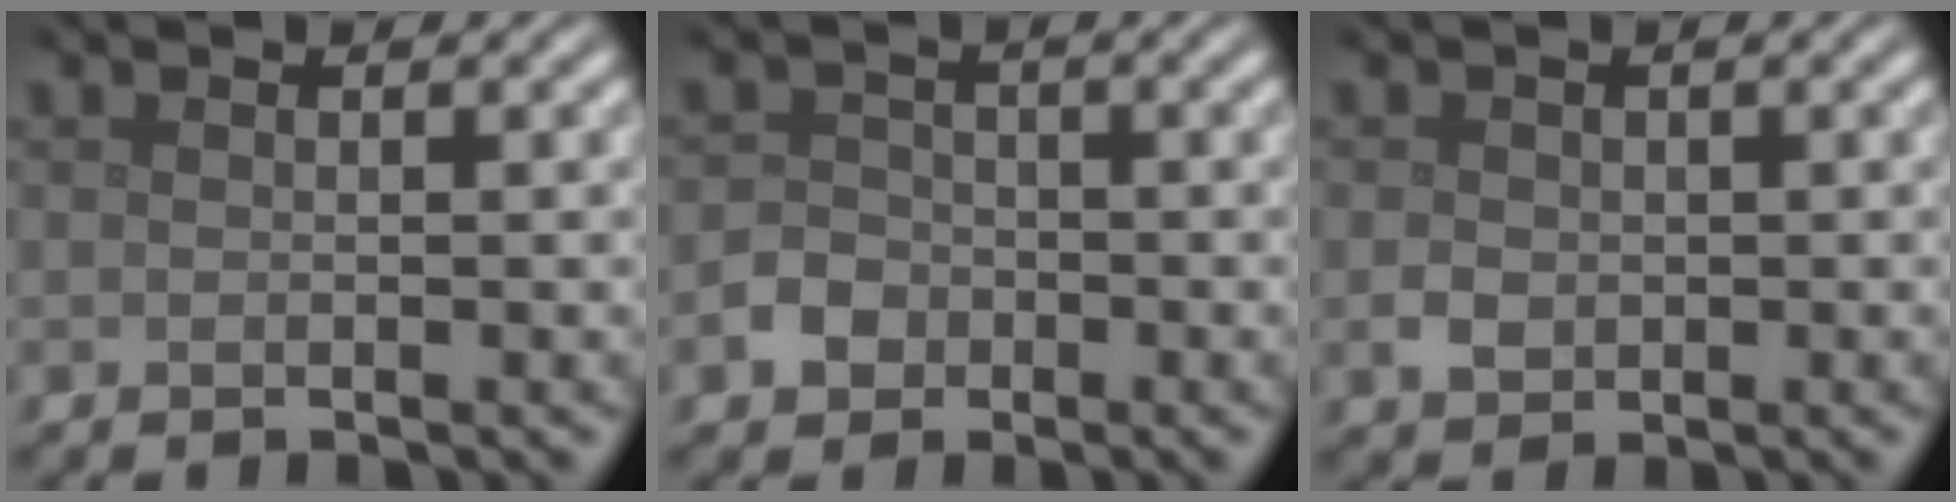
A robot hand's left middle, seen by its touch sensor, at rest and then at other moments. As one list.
[{"total": 2.5, "force": [-1.1, 2.2, 0.8], "torque": [-0.003, 0.001, -0.025]}, {"total": 1.7, "force": [-0.2, 1.5, 0.7], "torque": [-0.011, -0.004, -0.006]}]